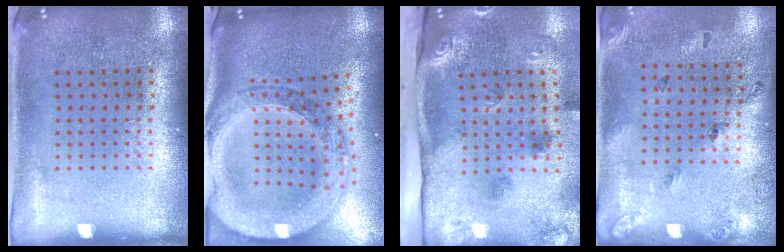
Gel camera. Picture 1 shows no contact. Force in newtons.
{"total": 3.0, "press": 2.4, "slide": 1.7}
{"total": 3.5, "press": 2.2, "slide": 2.7}
{"total": 1.8, "press": 1.1, "slide": 1.5}